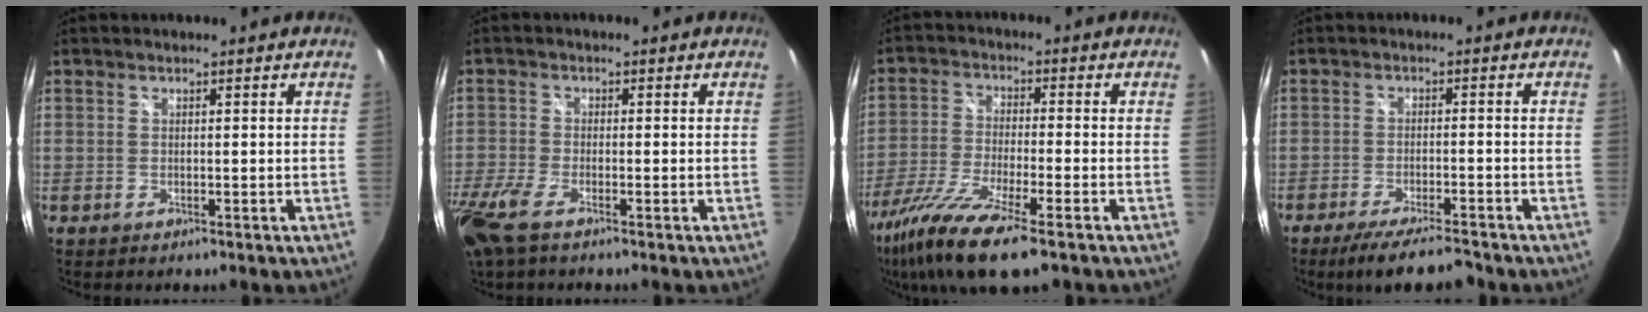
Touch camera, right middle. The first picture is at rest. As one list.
[{"total": 9.4, "force": [-6.0, 3.3, 6.4], "torque": [-0.160, -0.036, -0.120]}, {"total": 15.3, "force": [-10.2, 2.6, 11.0], "torque": [-0.236, -0.052, -0.193]}, {"total": 9.1, "force": [-7.9, 1.1, 4.4], "torque": [-0.094, -0.022, -0.126]}]